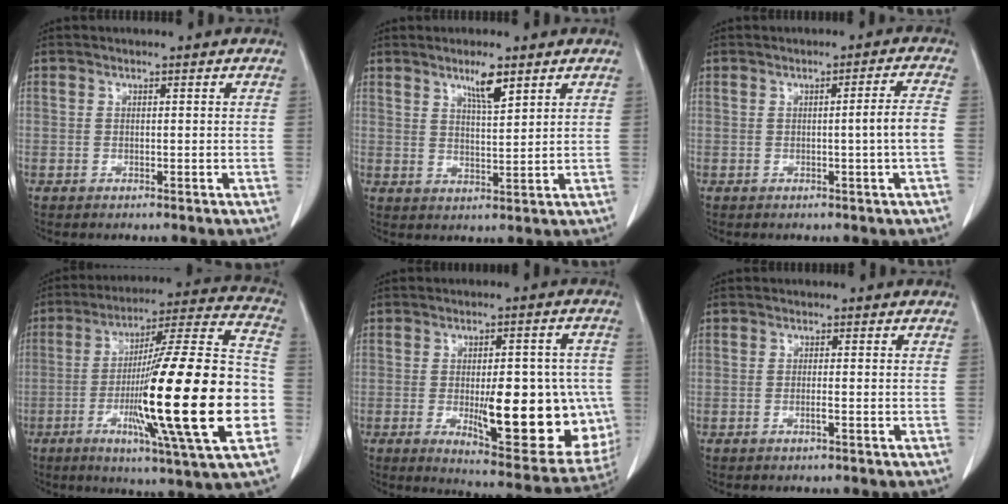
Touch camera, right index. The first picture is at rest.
{"total": 4.5, "force": [3.0, 0.4, 3.3], "torque": [-0.060, -0.005, 0.054]}
{"total": 3.8, "force": [-0.7, -1.0, 3.6], "torque": [-0.052, -0.001, -0.010]}
{"total": 27.2, "force": [-5.9, 0.7, 26.6], "torque": [-0.397, -0.014, -0.106]}
{"total": 18.7, "force": [-3.0, 5.8, 17.5], "torque": [-0.175, 0.001, -0.015]}
{"total": 1.1, "force": [-0.5, -0.2, 0.9], "torque": [-0.019, -0.001, -0.009]}